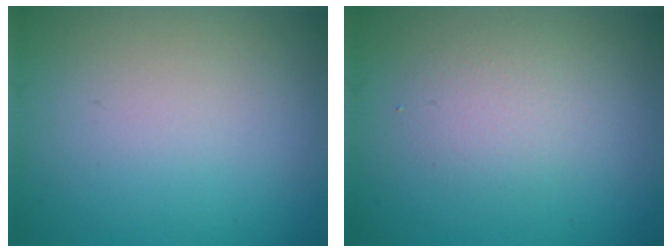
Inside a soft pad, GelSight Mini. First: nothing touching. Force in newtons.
{"total": 2.0, "press": 2.0, "slide": 0.1}